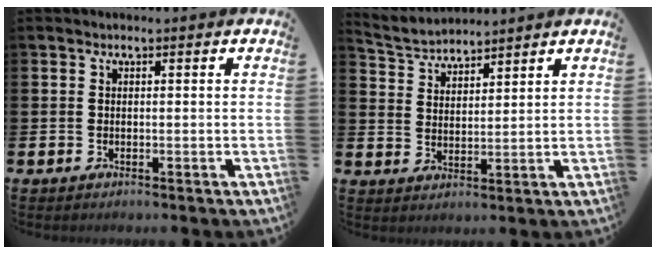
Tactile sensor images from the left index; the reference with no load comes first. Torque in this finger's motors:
{"motor_torque": [0.06, -0.03, 0.00, -0.01]}